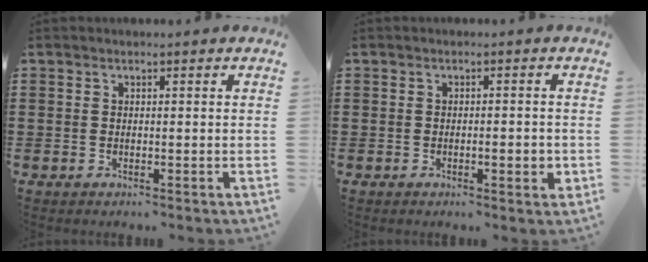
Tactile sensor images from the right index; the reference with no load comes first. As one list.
[{"total": 2.6, "force": [-0.6, 0.6, 2.5], "torque": [-0.041, 0.000, -0.011]}]